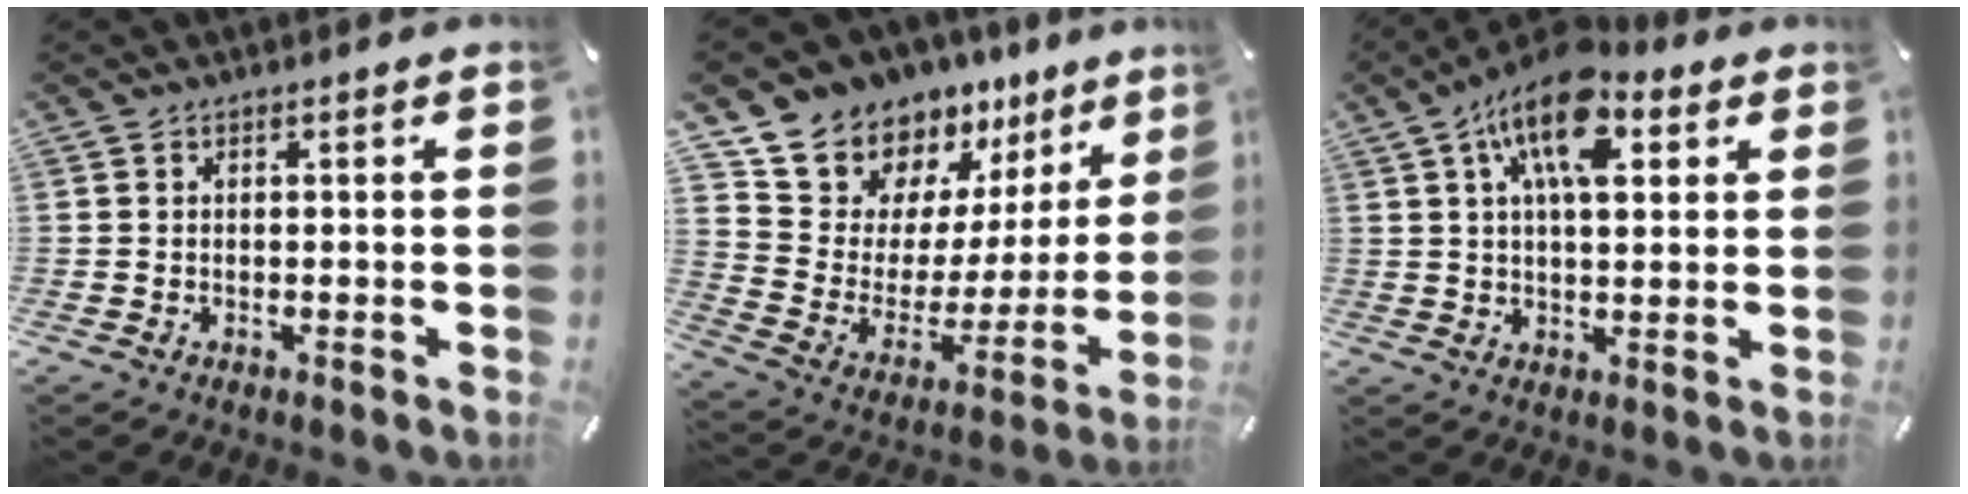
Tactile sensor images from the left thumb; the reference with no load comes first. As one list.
[{"total": 12.8, "force": [11.1, 6.4, 0.0], "torque": [-0.018, -0.128, 0.202]}, {"total": 13.9, "force": [6.3, 6.7, 10.4], "torque": [-0.174, -0.014, 0.107]}]